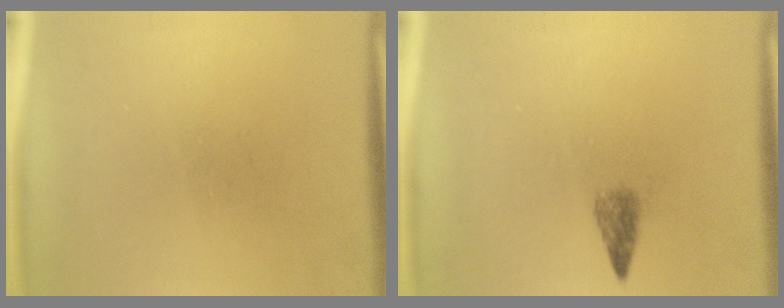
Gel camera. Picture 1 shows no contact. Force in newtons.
{"total": 1.8}